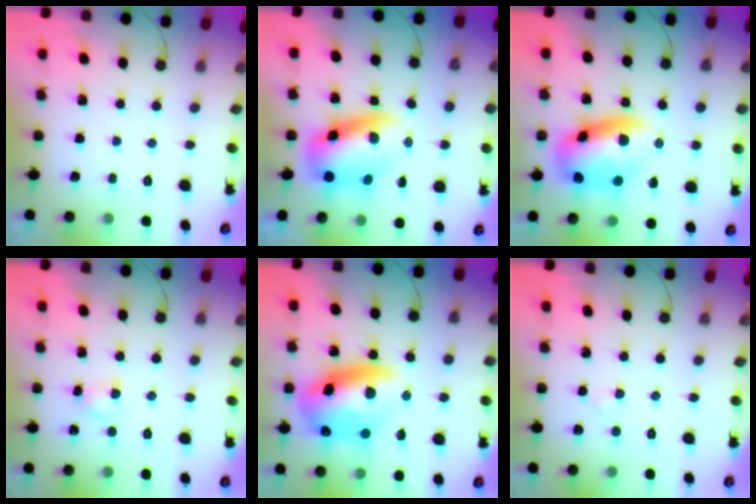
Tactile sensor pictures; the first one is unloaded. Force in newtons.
{"total": 8.5, "press": 8.3, "slide": 2.0}
{"total": 11.8, "press": 11.5, "slide": 2.6}
{"total": 3.1, "press": 2.9, "slide": 1.0}
{"total": 16.0, "press": 15.6, "slide": 3.5}
{"total": 1.0, "press": 0.7, "slide": 0.6}